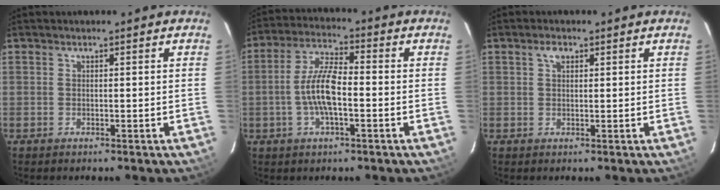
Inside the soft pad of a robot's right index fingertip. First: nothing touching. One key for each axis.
{"total": 8.3, "fx": -2.0, "fy": 2.2, "fz": 7.8, "tx": -0.159, "ty": 0.008, "tz": -0.040}
{"total": 1.8, "fx": 0.8, "fy": 1.1, "fz": 1.2, "tx": -0.021, "ty": 0.008, "tz": 0.014}